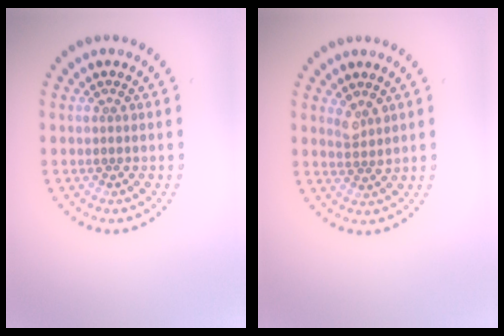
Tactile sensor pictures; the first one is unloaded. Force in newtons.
{"total": 1.7, "press": 1.4, "slide": 0.9}